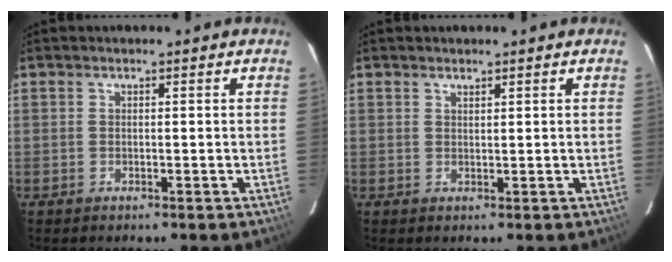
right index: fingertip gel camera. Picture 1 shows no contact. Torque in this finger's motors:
{"motor_torque": [-0.13, 0.22, -0.03, -0.01]}